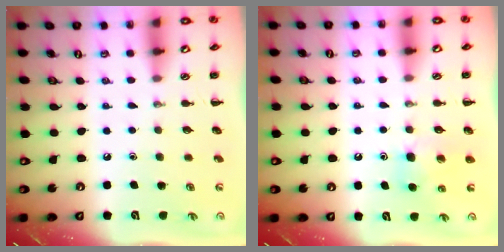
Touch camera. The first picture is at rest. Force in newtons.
{"total": 6.2, "press": 6.1, "slide": 1.5}